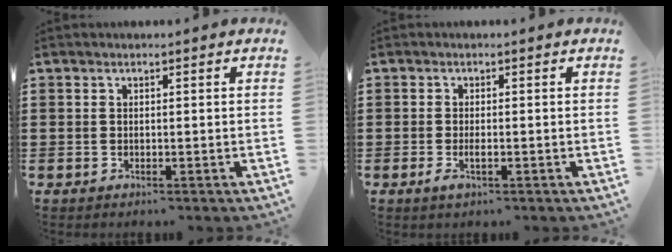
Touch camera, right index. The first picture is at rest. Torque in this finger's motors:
{"motor_torque": [1.11, 1.03, 0.27, 0.07]}